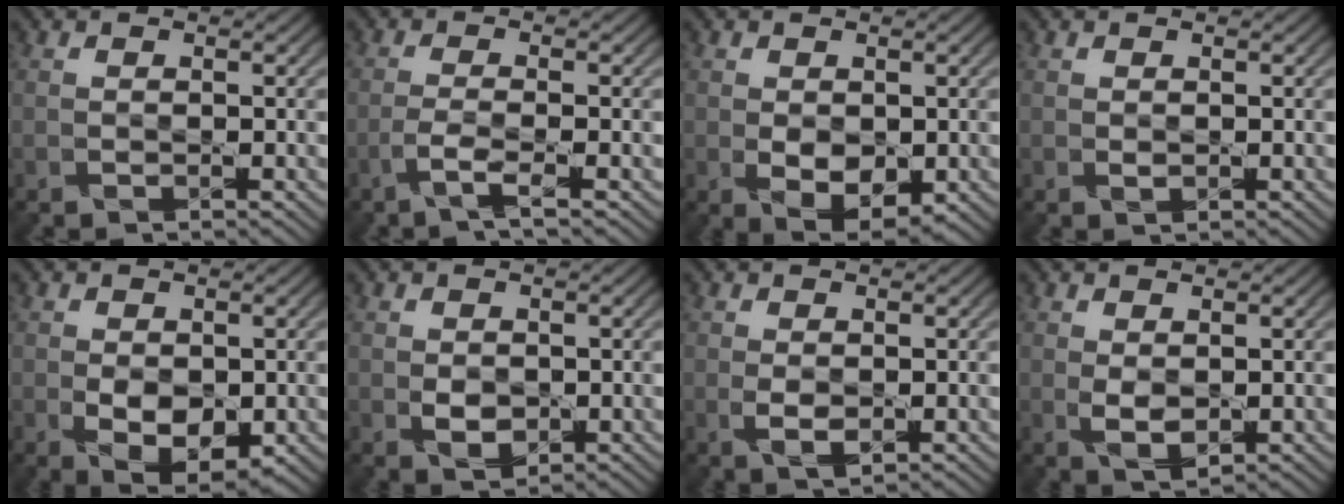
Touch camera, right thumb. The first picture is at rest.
{"total": 2.5, "force": [-1.6, -0.1, 1.9], "torque": [-0.043, 0.007, -0.043]}
{"total": 4.2, "force": [-0.3, 2.6, 3.2], "torque": [-0.065, -0.011, -0.001]}
{"total": 0.6, "force": [0.2, 0.4, 0.4], "torque": [-0.009, -0.001, 0.005]}
{"total": 4.8, "force": [-0.7, 3.0, 3.7], "torque": [-0.072, -0.011, -0.008]}
{"total": 2.3, "force": [-0.1, 1.7, 1.5], "torque": [-0.034, -0.003, 0.000]}
{"total": 2.4, "force": [-0.1, 1.4, 2.0], "torque": [-0.046, -0.006, 0.002]}
{"total": 2.8, "force": [0.3, 1.7, 2.3], "torque": [-0.051, -0.004, 0.010]}